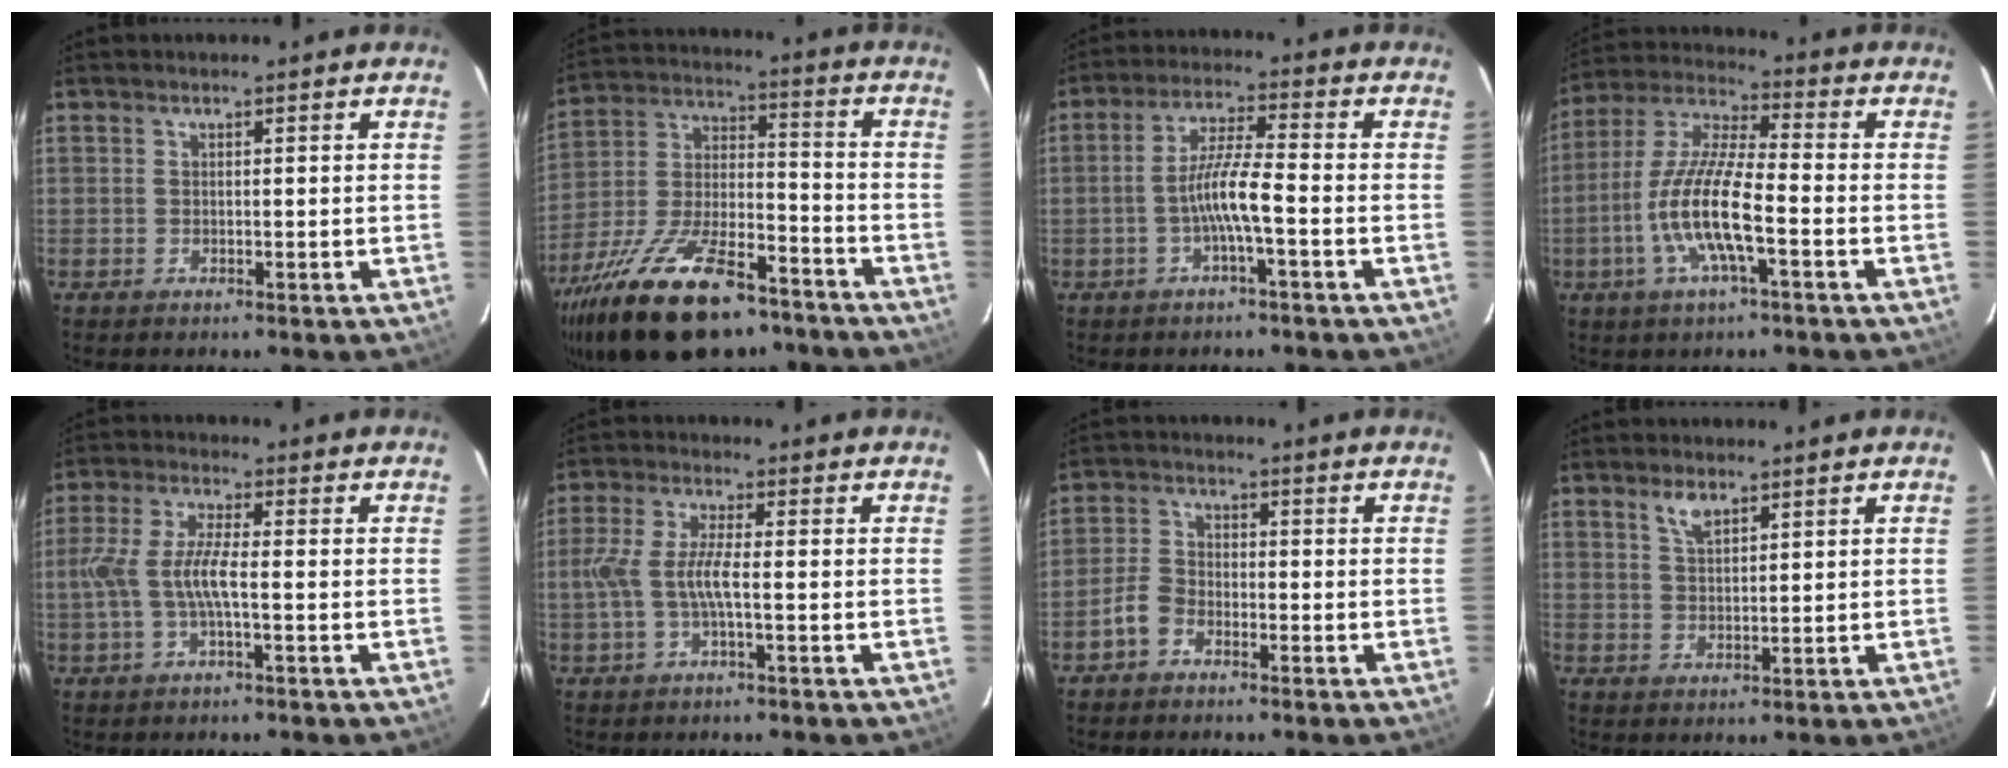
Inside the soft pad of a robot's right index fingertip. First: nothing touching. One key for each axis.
{"total": 26.1, "fx": -17.8, "fy": 10.4, "fz": 16.0, "tx": -0.312, "ty": -0.020, "tz": -0.284}
{"total": 6.4, "fx": -2.3, "fy": 0.0, "fz": 6.0, "tx": -0.124, "ty": 0.009, "tz": -0.042}
{"total": 12.9, "fx": -4.3, "fy": 2.4, "fz": 12.0, "tx": -0.248, "ty": -0.004, "tz": -0.086}
{"total": 7.2, "fx": -1.4, "fy": 1.3, "fz": 7.0, "tx": -0.150, "ty": 0.003, "tz": -0.024}
{"total": 6.3, "fx": -1.2, "fy": 0.9, "fz": 6.1, "tx": -0.130, "ty": 0.001, "tz": -0.021}
{"total": 4.0, "fx": -2.5, "fy": 2.6, "fz": 1.8, "tx": -0.040, "ty": 0.015, "tz": -0.048}
{"total": 3.2, "fx": 2.2, "fy": 1.3, "fz": 1.9, "tx": -0.035, "ty": 0.004, "tz": 0.041}